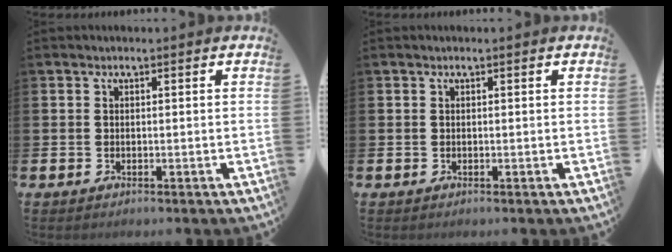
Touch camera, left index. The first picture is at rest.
{"total": 0.0}